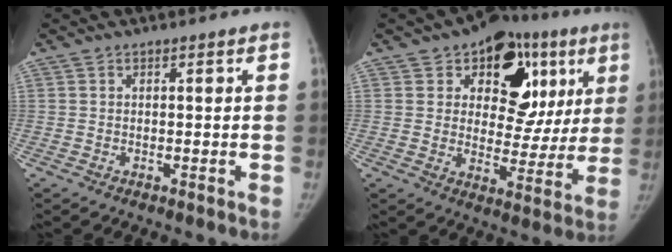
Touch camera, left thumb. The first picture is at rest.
{"total": 19.5, "force": [8.1, 12.5, 12.6], "torque": [-0.100, -0.009, 0.105]}